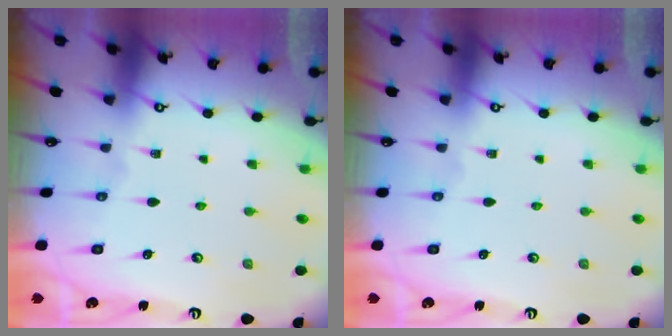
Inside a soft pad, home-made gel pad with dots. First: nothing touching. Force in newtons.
{"total": 0.0}